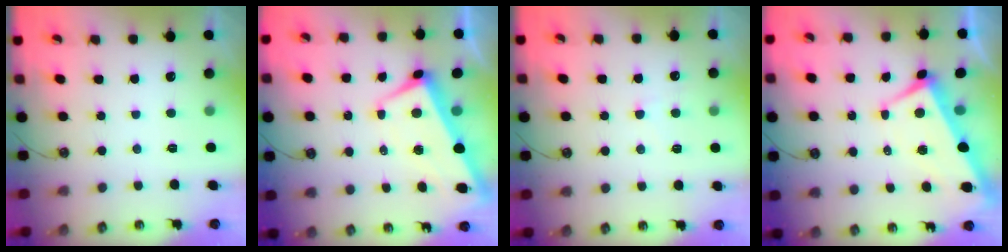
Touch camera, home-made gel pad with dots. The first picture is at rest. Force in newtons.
{"total": 1.2, "press": 0.3, "slide": 1.1}
{"total": 5.0, "press": 4.9, "slide": 0.5}
{"total": 1.4, "press": 1.0, "slide": 1.0}